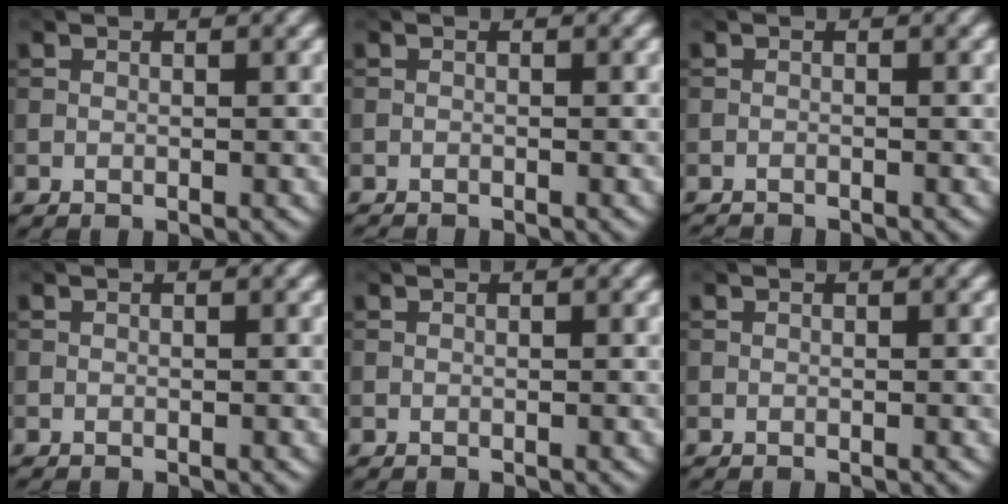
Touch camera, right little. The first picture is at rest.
{"total": 1.0, "force": [-1.0, 0.0, 0.0], "torque": [0.004, -0.006, -0.018]}
{"total": 1.4, "force": [-1.4, 0.1, 0.1], "torque": [0.004, -0.007, -0.025]}
{"total": 0.0}
{"total": 0.0}
{"total": 0.0}